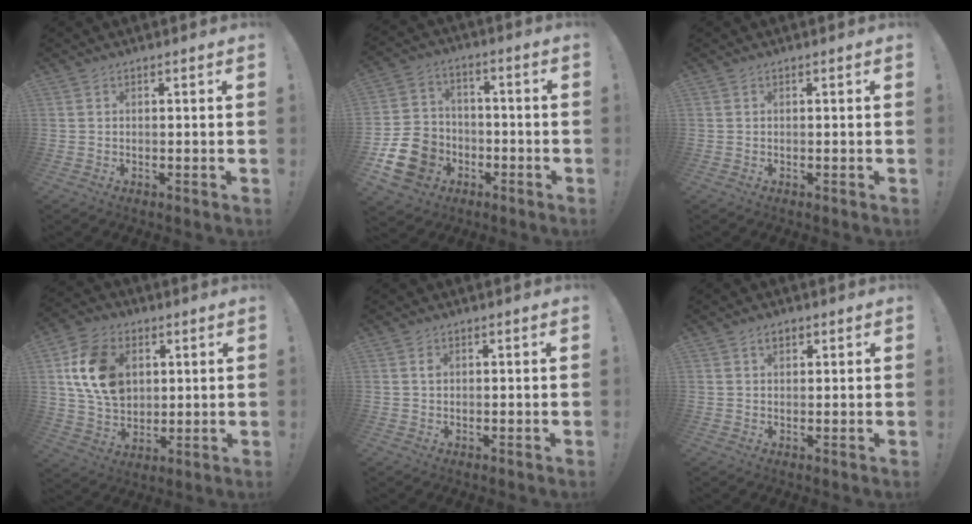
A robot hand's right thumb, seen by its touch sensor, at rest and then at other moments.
{"total": 16.8, "force": [-6.1, 13.5, 7.8], "torque": [-0.140, 0.046, -0.097]}
{"total": 0.0}
{"total": 17.0, "force": [4.7, 12.6, 10.3], "torque": [-0.180, -0.006, 0.095]}
{"total": 1.0, "force": [0.4, 0.8, 0.5], "torque": [-0.009, 0.001, 0.007]}
{"total": 2.4, "force": [1.2, 1.6, 1.4], "torque": [-0.023, 0.003, 0.021]}